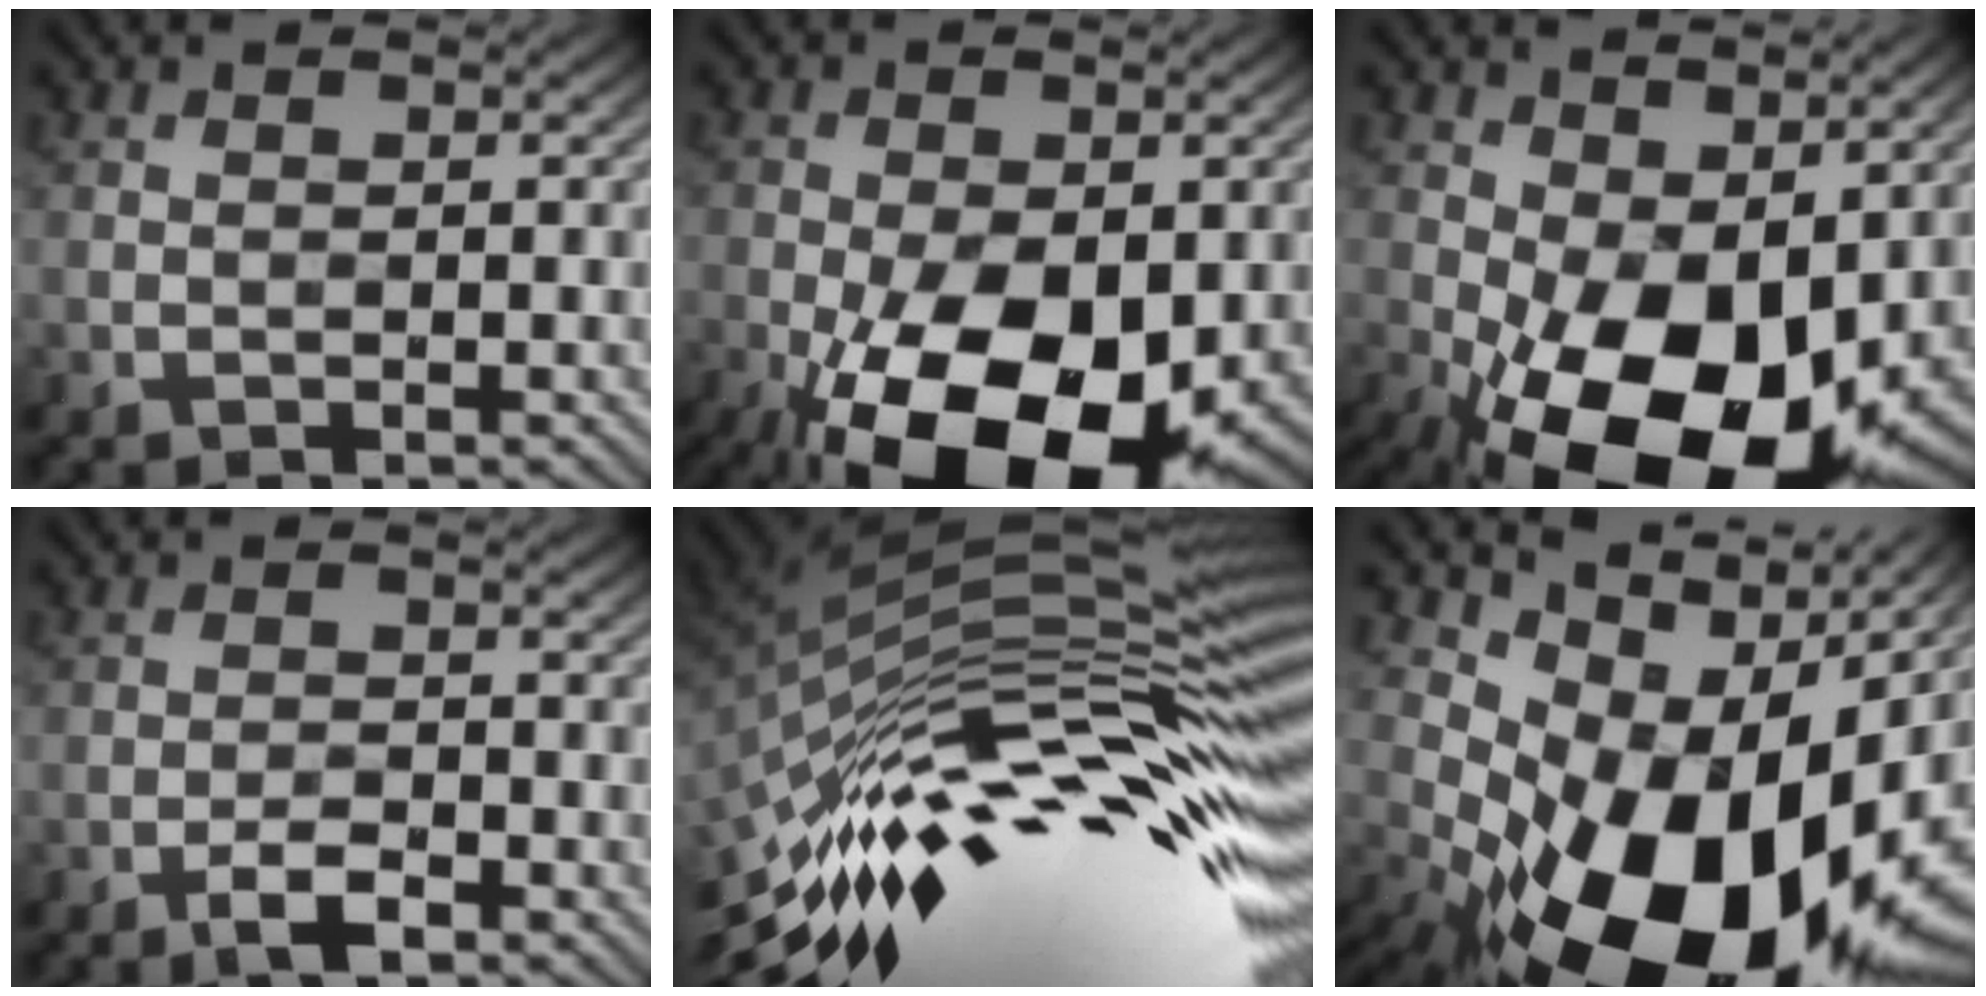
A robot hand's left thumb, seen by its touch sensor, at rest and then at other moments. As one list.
[{"total": 18.6, "force": [-7.3, 9.1, 14.5], "torque": [-0.255, -0.032, -0.105]}, {"total": 18.2, "force": [-4.3, 10.1, 14.6], "torque": [-0.263, -0.030, -0.058]}, {"total": 3.4, "force": [-2.1, 1.1, 2.3], "torque": [-0.044, 0.002, -0.044]}, {"total": 17.9, "force": [-5.6, 4.1, 16.5], "torque": [-0.304, 0.020, -0.126]}, {"total": 19.5, "force": [-2.4, 12.1, 15.2], "torque": [-0.251, -0.028, -0.035]}]